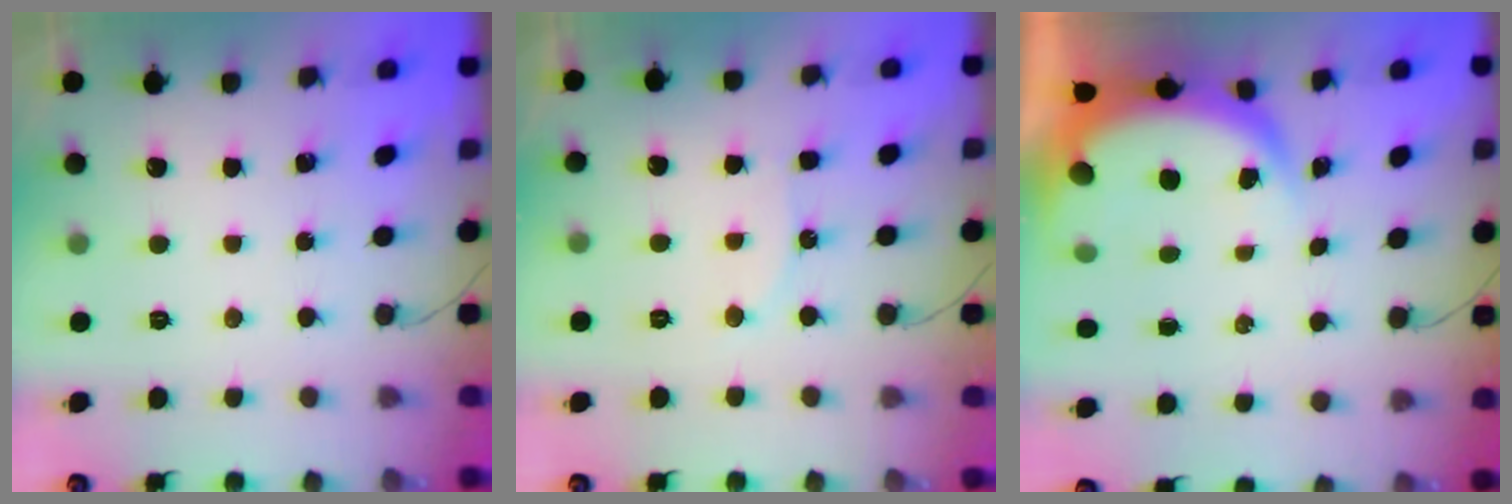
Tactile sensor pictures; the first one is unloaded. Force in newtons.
{"total": 7.5, "press": 7.2, "slide": 2.0}
{"total": 5.8, "press": 5.7, "slide": 0.9}